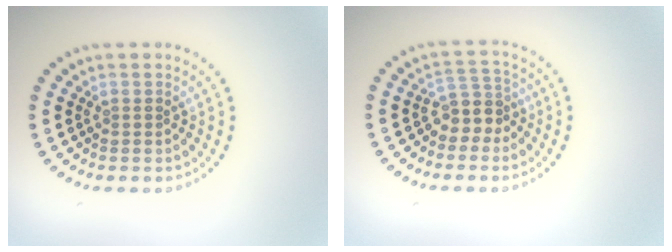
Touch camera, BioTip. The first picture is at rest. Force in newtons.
{"total": 2.8, "press": 2.2, "slide": 1.7}